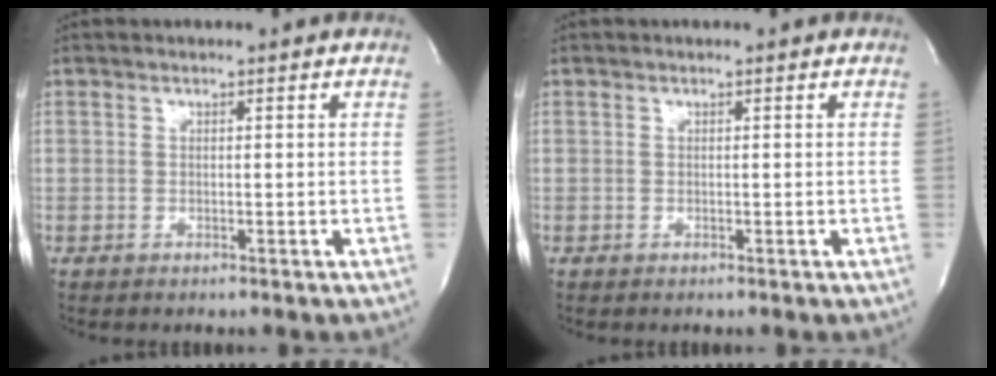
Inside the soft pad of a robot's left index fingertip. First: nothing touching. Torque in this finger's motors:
{"motor_torque": [-0.03, 0.00, 0.00, 0.00]}